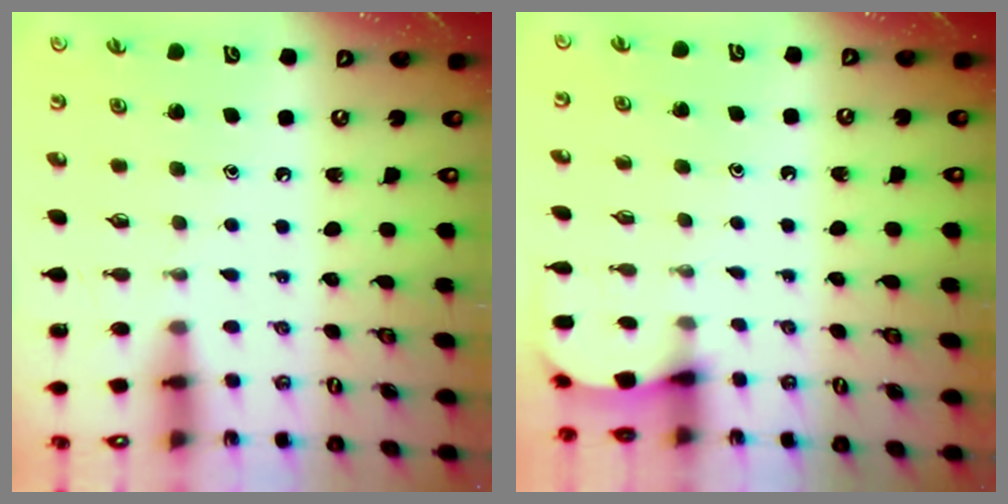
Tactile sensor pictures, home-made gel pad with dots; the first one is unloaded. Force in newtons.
{"total": 2.7, "press": 2.7, "slide": 0.3}